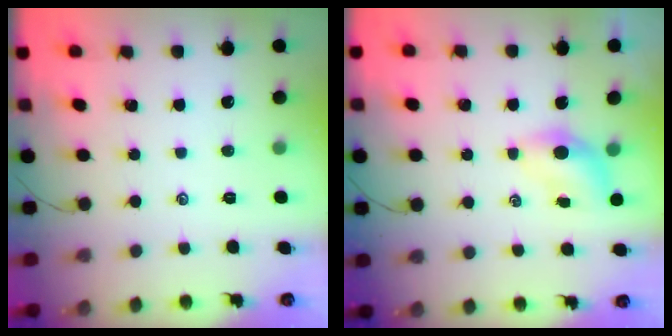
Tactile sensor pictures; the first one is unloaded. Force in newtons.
{"total": 4.0, "press": 3.9, "slide": 0.8}